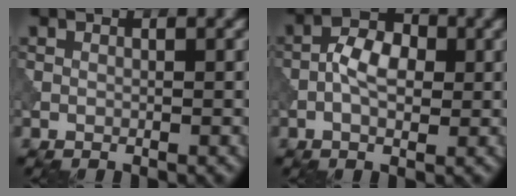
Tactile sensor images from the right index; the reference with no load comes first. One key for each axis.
{"total": 3.8, "fx": -0.7, "fy": 2.1, "fz": 3.1, "tx": -0.059, "ty": 0.006, "tz": -0.018}